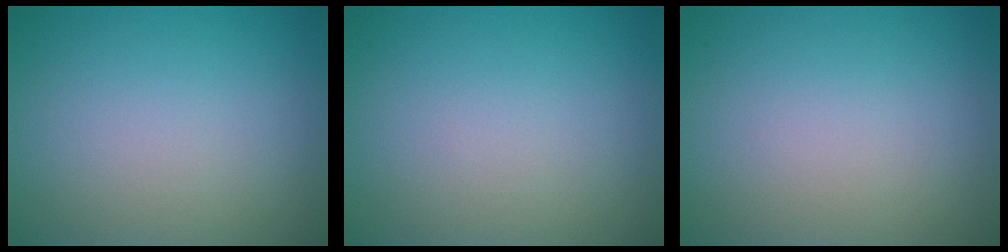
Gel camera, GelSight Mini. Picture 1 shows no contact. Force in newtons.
{"total": 0.0}
{"total": 0.0}